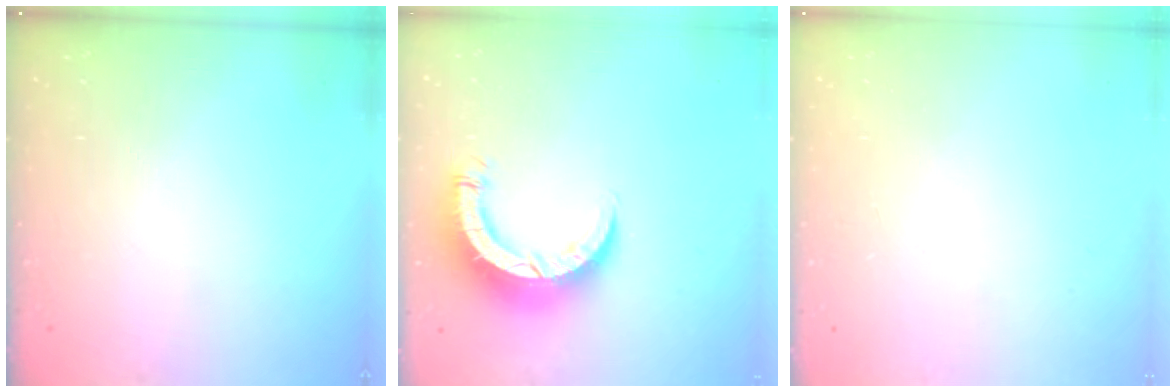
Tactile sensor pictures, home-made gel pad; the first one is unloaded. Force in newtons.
{"total": 8.3, "press": 8.2, "slide": 0.8}
{"total": 2.6, "press": 2.6, "slide": 0.2}